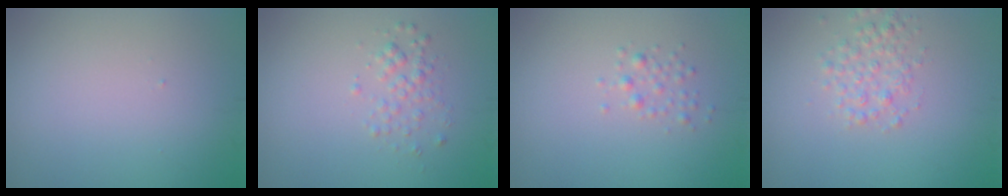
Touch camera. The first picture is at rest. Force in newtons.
{"total": 1.5, "press": 1.5, "slide": 0.1}
{"total": 1.2, "press": 1.2, "slide": 0.0}
{"total": 2.4, "press": 2.4, "slide": 0.1}